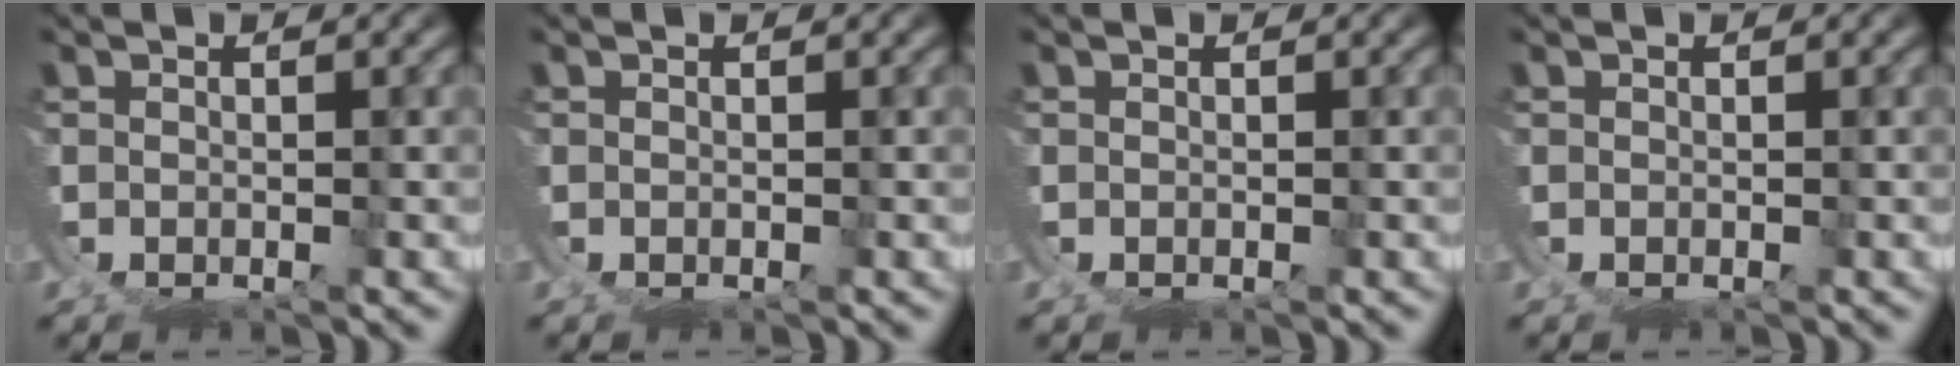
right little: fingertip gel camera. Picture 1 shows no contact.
{"total": 0.0}
{"total": 0.0}
{"total": 0.0}